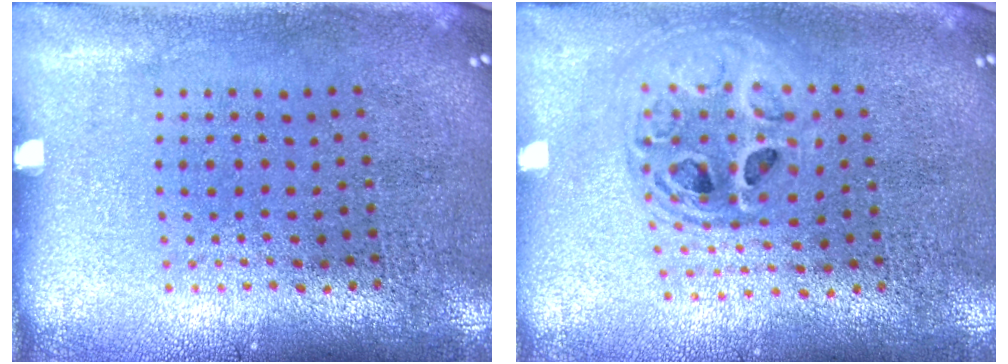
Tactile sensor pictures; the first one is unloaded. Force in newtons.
{"total": 1.7, "press": 1.4, "slide": 0.9}